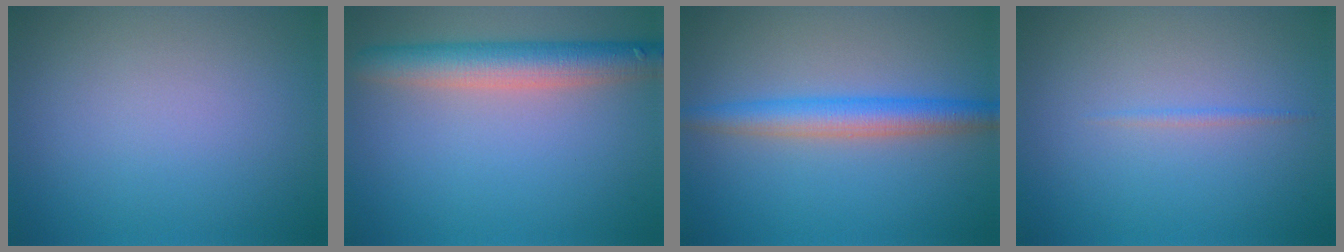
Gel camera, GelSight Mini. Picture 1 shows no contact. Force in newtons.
{"total": 5.4, "press": 5.4, "slide": 0.2}
{"total": 3.9, "press": 3.9, "slide": 0.0}
{"total": 0.6, "press": 0.6, "slide": 0.1}